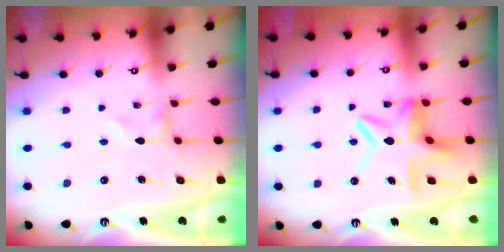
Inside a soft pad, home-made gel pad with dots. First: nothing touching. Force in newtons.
{"total": 10.7, "press": 10.6, "slide": 1.1}